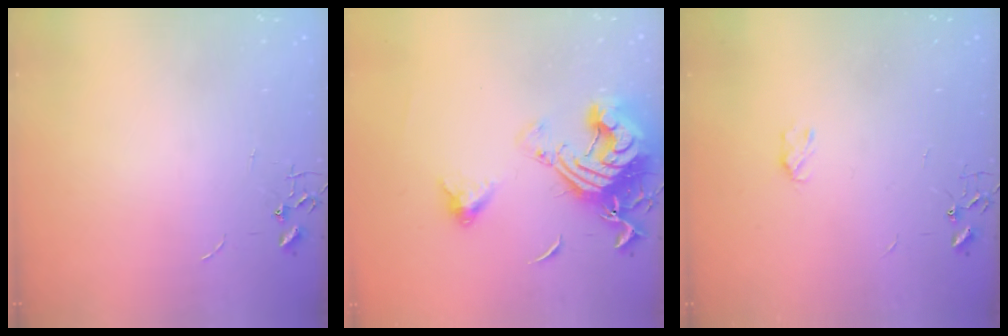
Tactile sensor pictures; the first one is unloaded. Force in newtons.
{"total": 18.1, "press": 18.0, "slide": 2.0}
{"total": 3.5, "press": 3.5, "slide": 0.5}